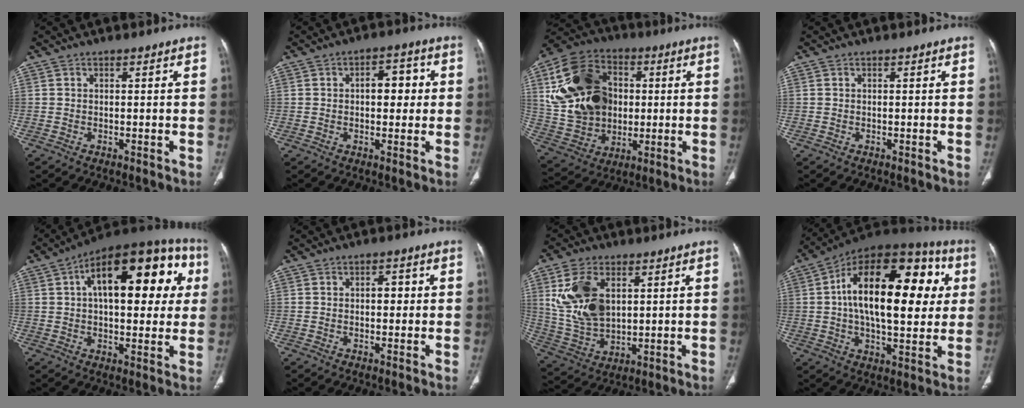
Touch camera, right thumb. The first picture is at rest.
{"total": 6.3, "force": [0.7, 3.7, 5.1], "torque": [-0.042, 0.015, 0.006]}
{"total": 21.8, "force": [3.3, 16.6, 13.7], "torque": [-0.242, 0.012, 0.070]}
{"total": 0.0}
{"total": 24.6, "force": [6.2, 11.7, 20.7], "torque": [-0.261, 0.034, 0.083]}
{"total": 2.6, "force": [0.2, 1.6, 2.0], "torque": [-0.018, 0.009, 0.001]}
{"total": 13.9, "force": [4.0, 8.3, 10.4], "torque": [-0.203, -0.013, 0.090]}
{"total": 27.5, "force": [4.4, 13.4, 23.6], "torque": [-0.341, 0.027, 0.056]}